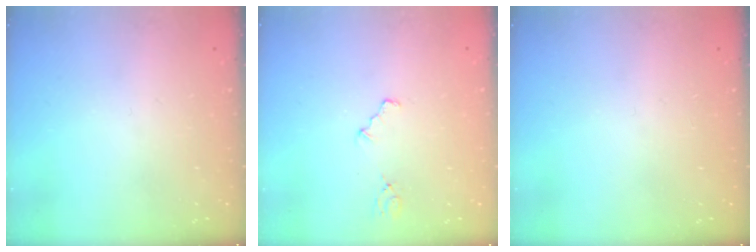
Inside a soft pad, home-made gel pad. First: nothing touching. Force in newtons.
{"total": 3.9, "press": 3.8, "slide": 0.5}
{"total": 0.0}